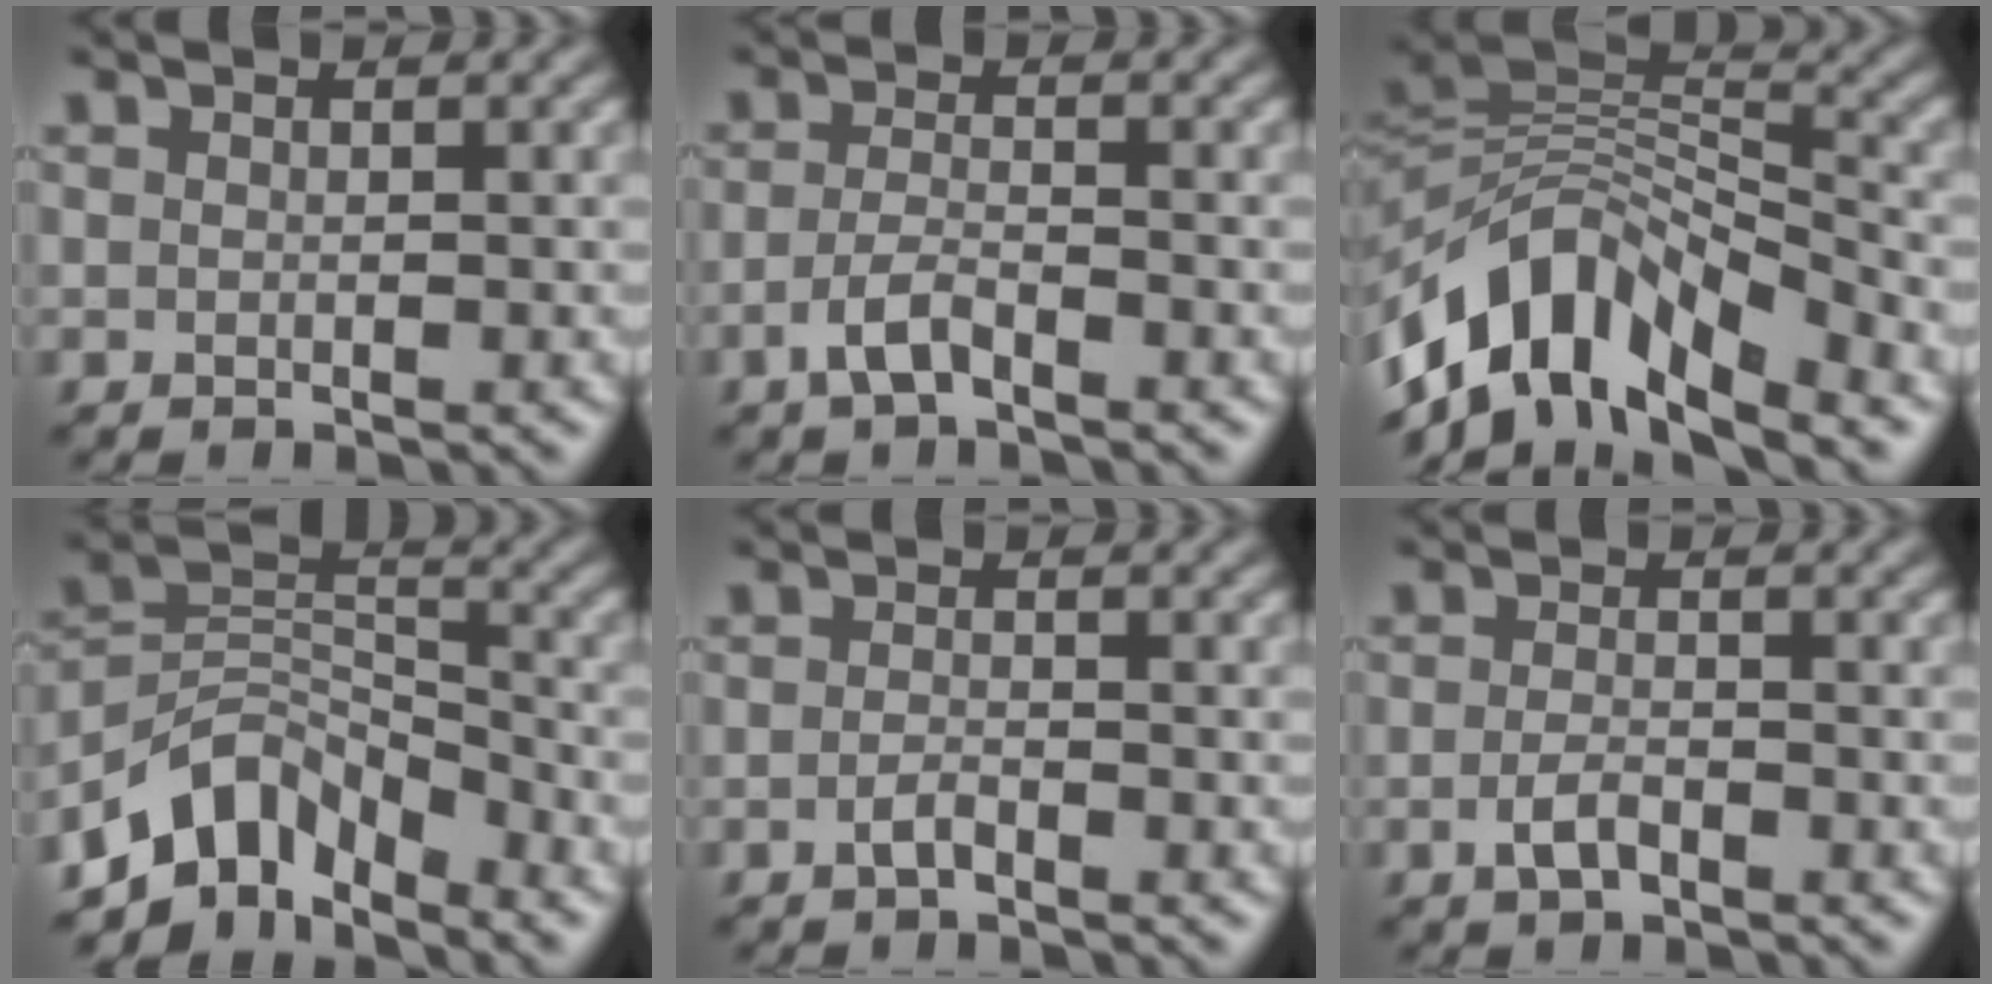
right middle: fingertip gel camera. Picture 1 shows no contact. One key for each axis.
{"total": 2.4, "fx": -1.5, "fy": 0.8, "fz": 1.8, "tx": -0.042, "ty": 0.003, "tz": -0.036}
{"total": 10.7, "fx": -6.0, "fy": 5.1, "fz": 7.4, "tx": -0.126, "ty": 0.014, "tz": -0.120}
{"total": 6.7, "fx": -5.2, "fy": 3.2, "fz": 2.6, "tx": -0.032, "ty": 0.001, "tz": -0.108}
{"total": 1.3, "fx": -0.8, "fy": 0.4, "fz": 0.9, "tx": -0.023, "ty": 0.001, "tz": -0.018}
{"total": 1.9, "fx": -1.0, "fy": 0.8, "fz": 1.4, "tx": -0.032, "ty": 0.000, "tz": -0.023}